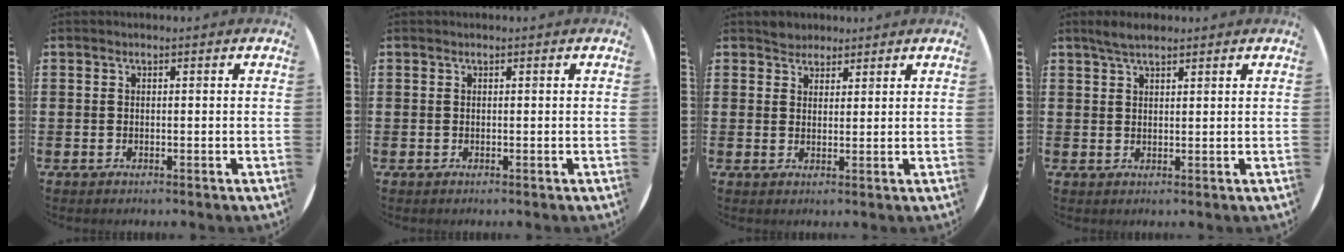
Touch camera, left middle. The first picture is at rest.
{"total": 0.0}
{"total": 2.4, "force": [2.2, 0.9, -0.3], "torque": [0.010, 0.002, 0.042]}
{"total": 2.6, "force": [2.2, 0.6, 1.3], "torque": [-0.028, 0.007, 0.040]}